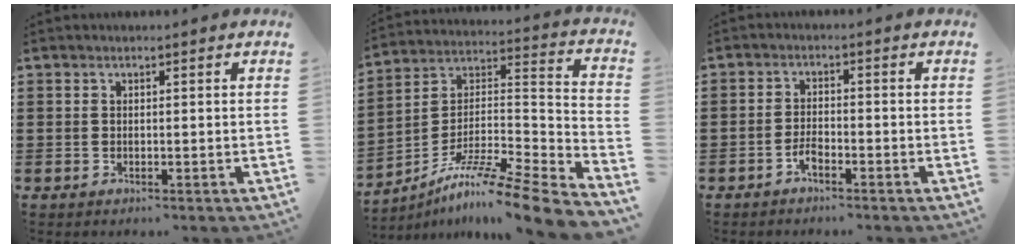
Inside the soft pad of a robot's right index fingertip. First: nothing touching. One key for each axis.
{"total": 10.0, "fx": -8.1, "fy": 0.1, "fz": 5.9, "tx": -0.096, "ty": -0.003, "tz": -0.159}
{"total": 2.2, "fx": -1.7, "fy": 0.6, "fz": 1.4, "tx": -0.036, "ty": -0.001, "tz": -0.035}